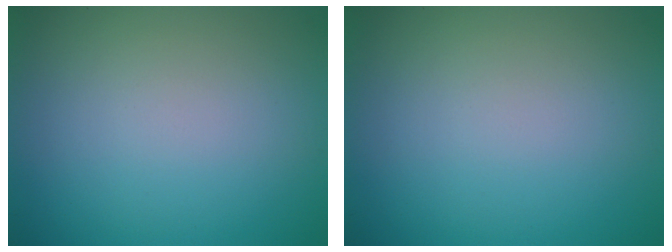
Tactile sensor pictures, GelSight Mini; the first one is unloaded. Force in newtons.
{"total": 0.0}